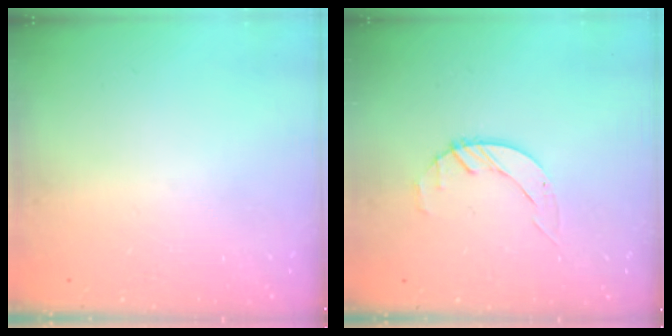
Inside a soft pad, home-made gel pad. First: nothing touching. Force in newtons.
{"total": 2.0, "press": 2.0, "slide": 0.3}